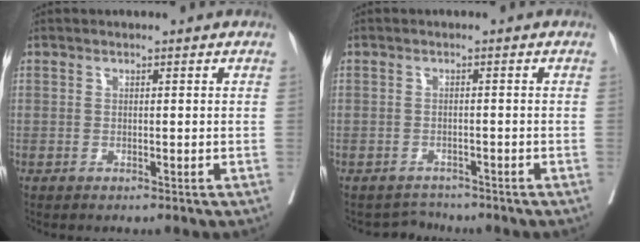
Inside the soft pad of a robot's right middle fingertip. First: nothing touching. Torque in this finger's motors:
{"motor_torque": [-0.60, -0.09, -0.04, -0.03]}